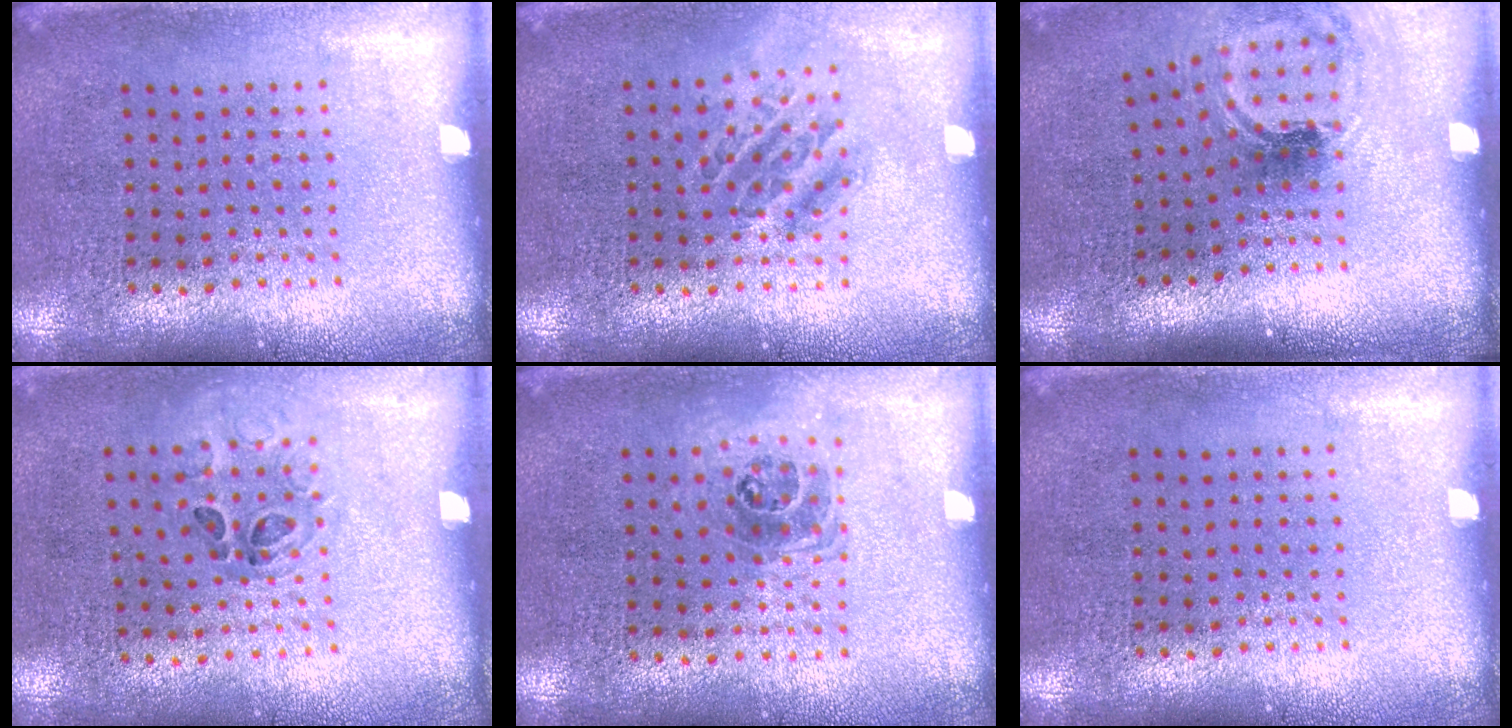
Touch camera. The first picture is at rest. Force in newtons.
{"total": 1.1, "press": 1.0, "slide": 0.4}
{"total": 1.3, "press": 1.0, "slide": 0.7}
{"total": 1.1, "press": 0.6, "slide": 0.9}
{"total": 1.0, "press": 0.9, "slide": 0.5}
{"total": 0.0}